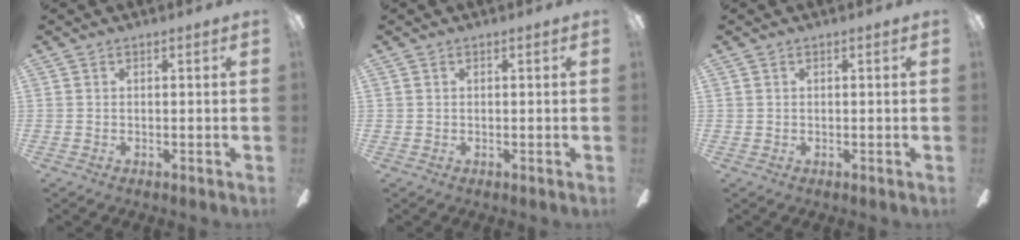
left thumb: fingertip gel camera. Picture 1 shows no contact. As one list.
[{"total": 0.6, "force": [0.2, 0.6, 0.3], "torque": [-0.005, 0.006, 0.002]}, {"total": 0.8, "force": [0.2, 0.7, 0.3], "torque": [-0.005, 0.005, 0.004]}]